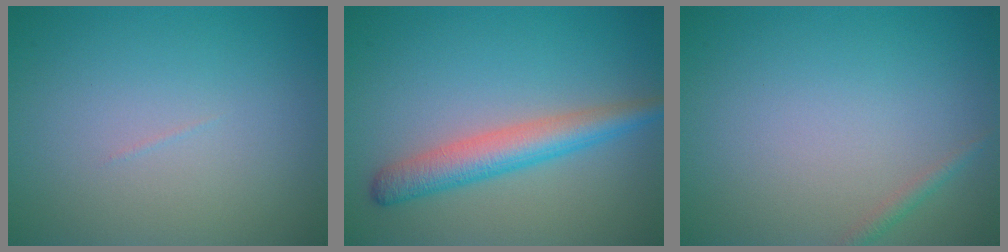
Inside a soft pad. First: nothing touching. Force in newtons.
{"total": 4.1, "press": 4.1, "slide": 0.1}
{"total": 0.9, "press": 0.9, "slide": 0.0}